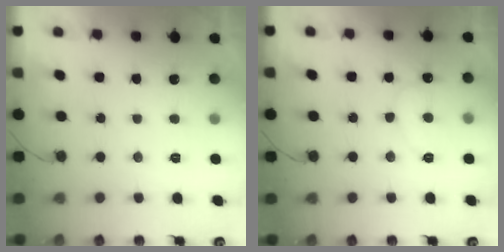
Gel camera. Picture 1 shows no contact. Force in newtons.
{"total": 8.8, "press": 8.8, "slide": 0.7}